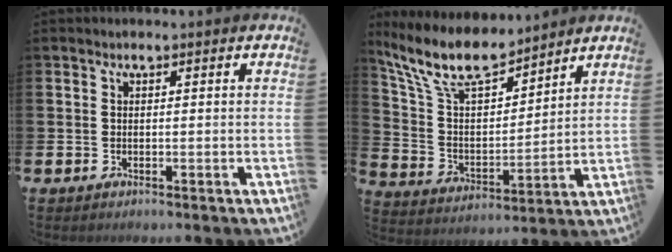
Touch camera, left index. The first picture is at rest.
{"total": 10.4, "force": [9.0, 3.0, 4.3], "torque": [-0.125, -0.047, 0.161]}